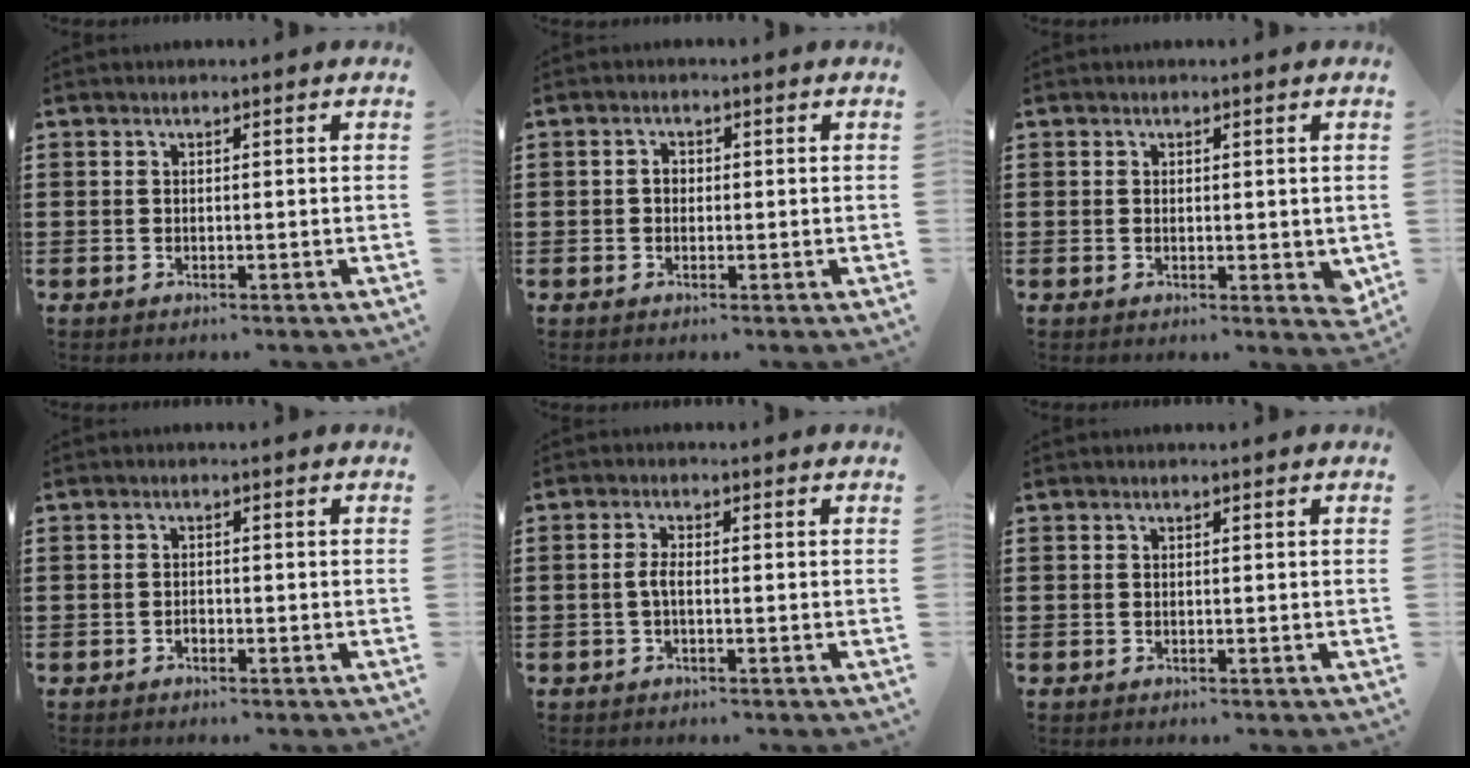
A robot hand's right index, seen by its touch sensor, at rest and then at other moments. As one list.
[{"total": 1.6, "force": [-0.1, 1.1, 1.1], "torque": [-0.021, 0.005, -0.003]}, {"total": 1.4, "force": [0.3, 0.9, 1.1], "torque": [-0.013, 0.003, 0.003]}, {"total": 0.9, "force": [-0.6, 0.5, 0.4], "torque": [-0.010, -0.002, -0.011]}, {"total": 2.2, "force": [-0.5, 0.6, 2.1], "torque": [-0.053, -0.003, -0.015]}, {"total": 0.0}]